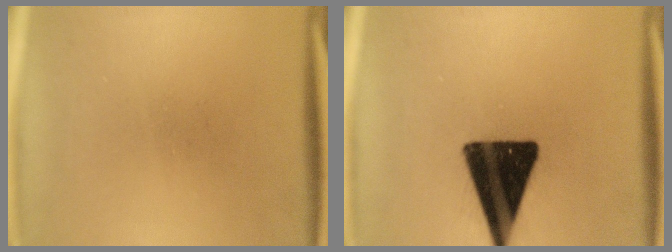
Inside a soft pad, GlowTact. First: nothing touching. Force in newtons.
{"total": 19.1}